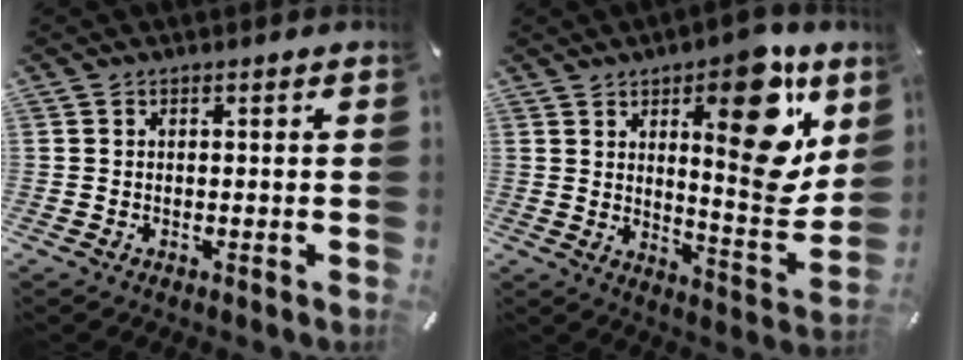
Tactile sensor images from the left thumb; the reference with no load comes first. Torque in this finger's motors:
{"motor_torque": [2.51, 2.50, 1.98, -0.73, 0.20]}